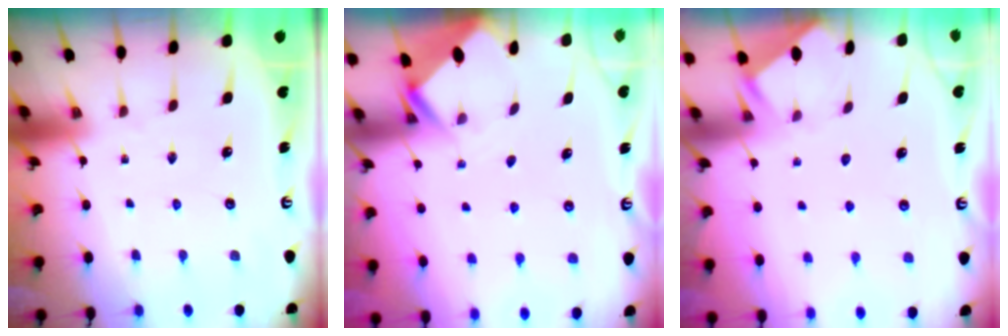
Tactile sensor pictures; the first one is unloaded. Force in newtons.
{"total": 2.5, "press": 2.5, "slide": 0.2}
{"total": 1.9, "press": 1.9, "slide": 0.3}